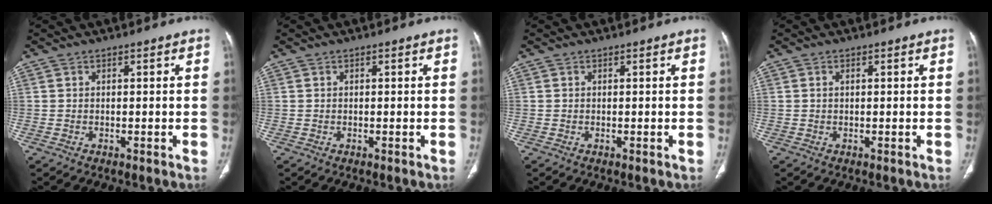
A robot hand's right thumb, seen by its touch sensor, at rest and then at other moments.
{"total": 0.0}
{"total": 0.0}
{"total": 0.5, "force": [0.1, 0.3, 0.4], "torque": [-0.011, 0.004, 0.002]}